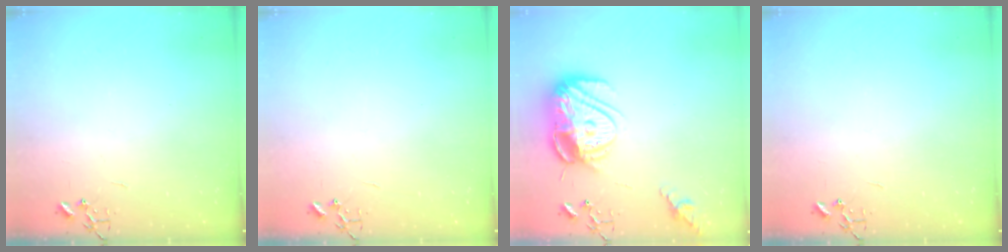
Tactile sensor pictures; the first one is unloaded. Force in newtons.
{"total": 0.0}
{"total": 17.2, "press": 17.2, "slide": 1.4}
{"total": 0.0}